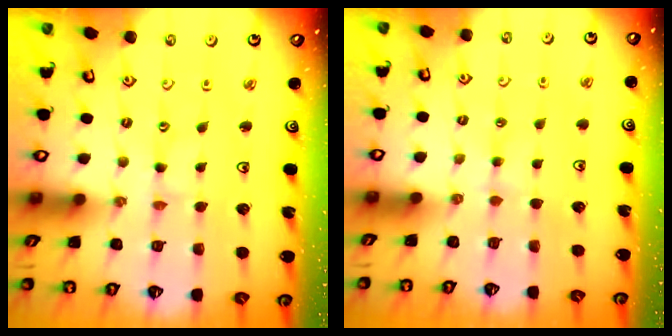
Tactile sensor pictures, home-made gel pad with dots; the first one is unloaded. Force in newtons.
{"total": 2.3, "press": 2.2, "slide": 0.5}